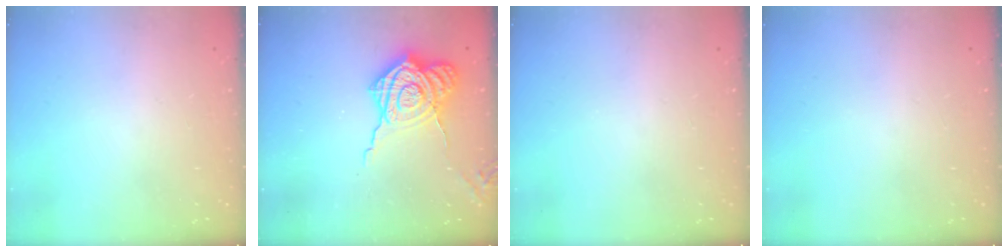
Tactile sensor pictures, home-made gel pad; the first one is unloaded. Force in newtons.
{"total": 18.2, "press": 18.2, "slide": 1.5}
{"total": 0.0}
{"total": 0.0}